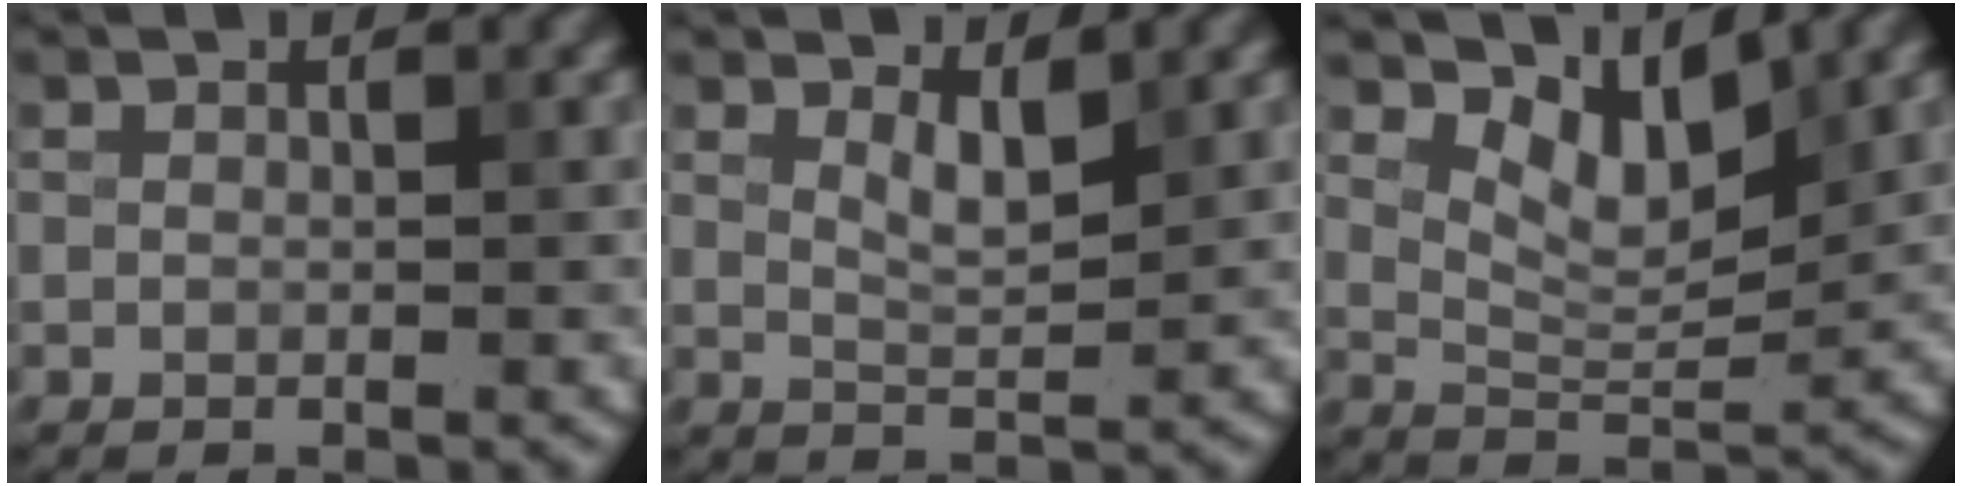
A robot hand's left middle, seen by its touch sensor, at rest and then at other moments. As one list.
[{"total": 2.2, "force": [1.4, 0.6, 1.7], "torque": [-0.030, -0.007, 0.027]}, {"total": 4.6, "force": [2.7, 1.9, 3.1], "torque": [-0.061, -0.011, 0.046]}]